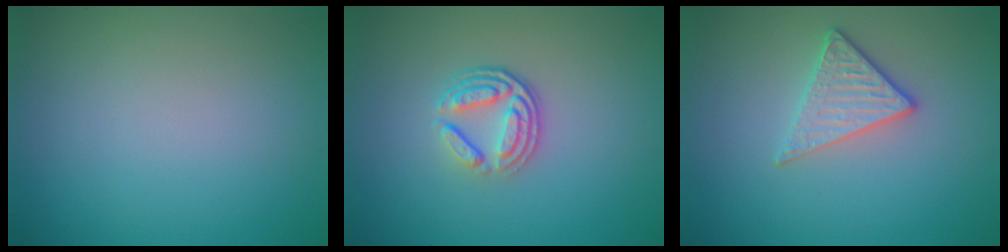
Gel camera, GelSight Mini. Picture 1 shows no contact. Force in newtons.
{"total": 3.8, "press": 2.7, "slide": 2.6}
{"total": 2.9, "press": 2.6, "slide": 1.3}